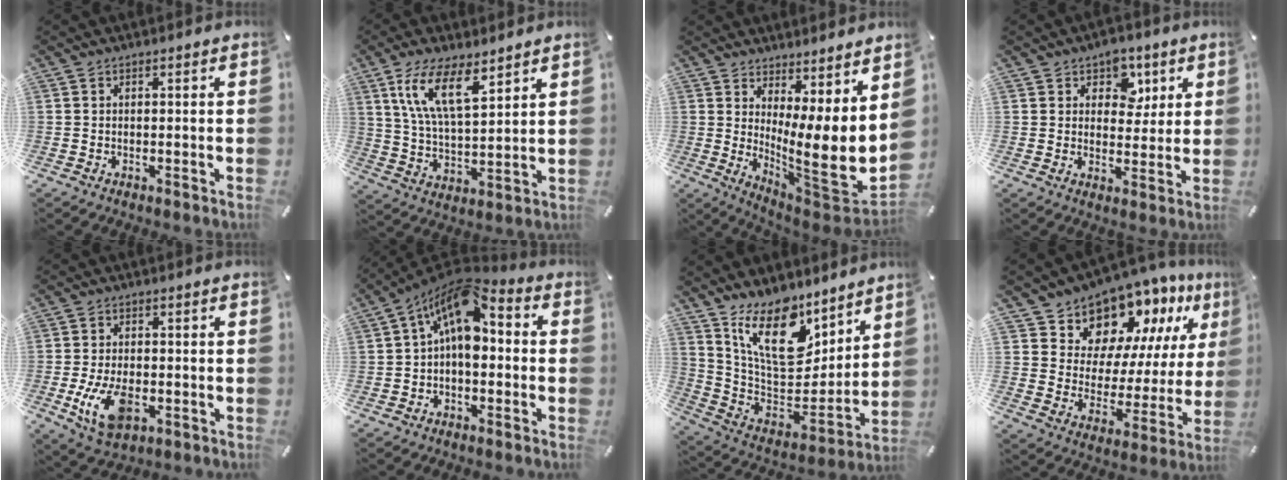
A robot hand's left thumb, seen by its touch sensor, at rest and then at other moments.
{"total": 12.2, "force": [7.8, 4.5, 8.2], "torque": [-0.193, -0.023, 0.143]}
{"total": 13.7, "force": [1.2, 1.9, 13.5], "torque": [-0.196, -0.075, 0.024]}
{"total": 7.2, "force": [3.3, 5.9, 2.3], "torque": [-0.021, -0.011, 0.053]}
{"total": 9.7, "force": [-2.7, 5.8, 7.3], "torque": [-0.158, -0.004, -0.049]}
{"total": 11.2, "force": [2.8, 6.0, 9.0], "torque": [-0.168, -0.028, 0.045]}
{"total": 18.6, "force": [12.8, 9.3, 9.8], "torque": [-0.169, -0.086, 0.232]}
{"total": 12.5, "force": [10.6, 6.6, 0.7], "torque": [-0.022, -0.117, 0.189]}